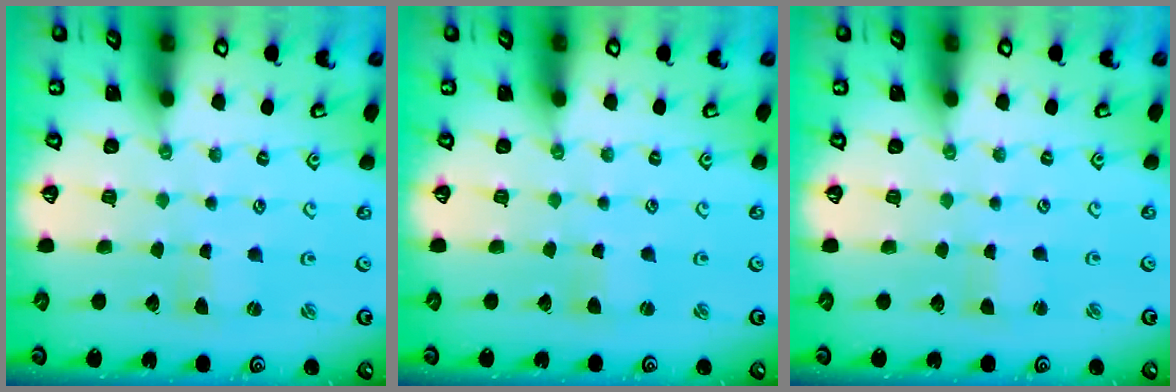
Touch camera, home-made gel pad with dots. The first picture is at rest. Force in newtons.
{"total": 1.8, "press": 1.8, "slide": 0.3}
{"total": 1.3, "press": 1.3, "slide": 0.1}